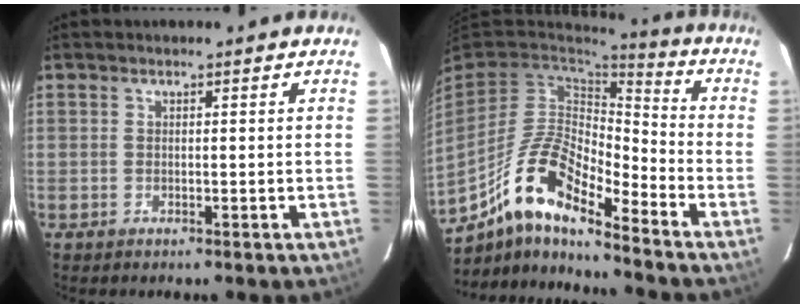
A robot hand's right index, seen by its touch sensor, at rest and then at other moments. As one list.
[{"total": 13.9, "force": [-10.0, 3.8, 9.0], "torque": [-0.174, 0.025, -0.181]}]